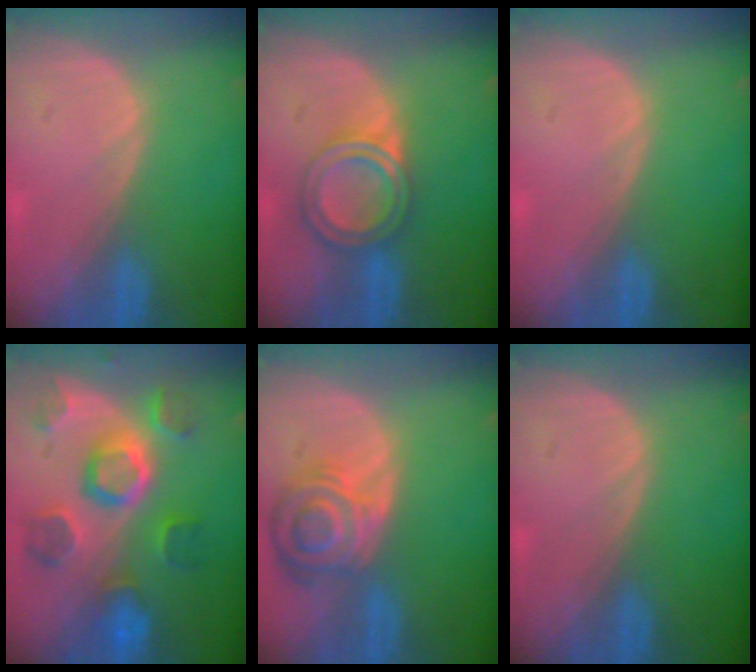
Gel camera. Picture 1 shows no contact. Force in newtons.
{"total": 6.1, "press": 5.5, "slide": 2.8}
{"total": 0.0}
{"total": 10.7, "press": 9.7, "slide": 4.4}
{"total": 8.4, "press": 7.4, "slide": 3.9}
{"total": 0.0}